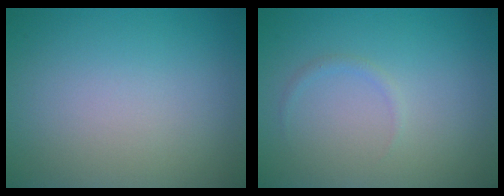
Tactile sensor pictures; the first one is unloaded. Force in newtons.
{"total": 0.6, "press": 0.6, "slide": 0.1}